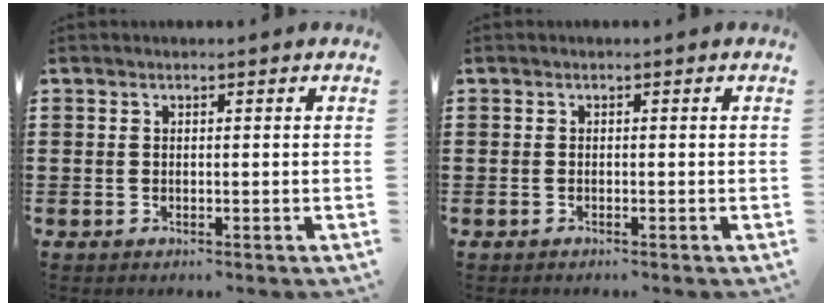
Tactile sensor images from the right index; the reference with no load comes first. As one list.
[{"total": 0.0}]